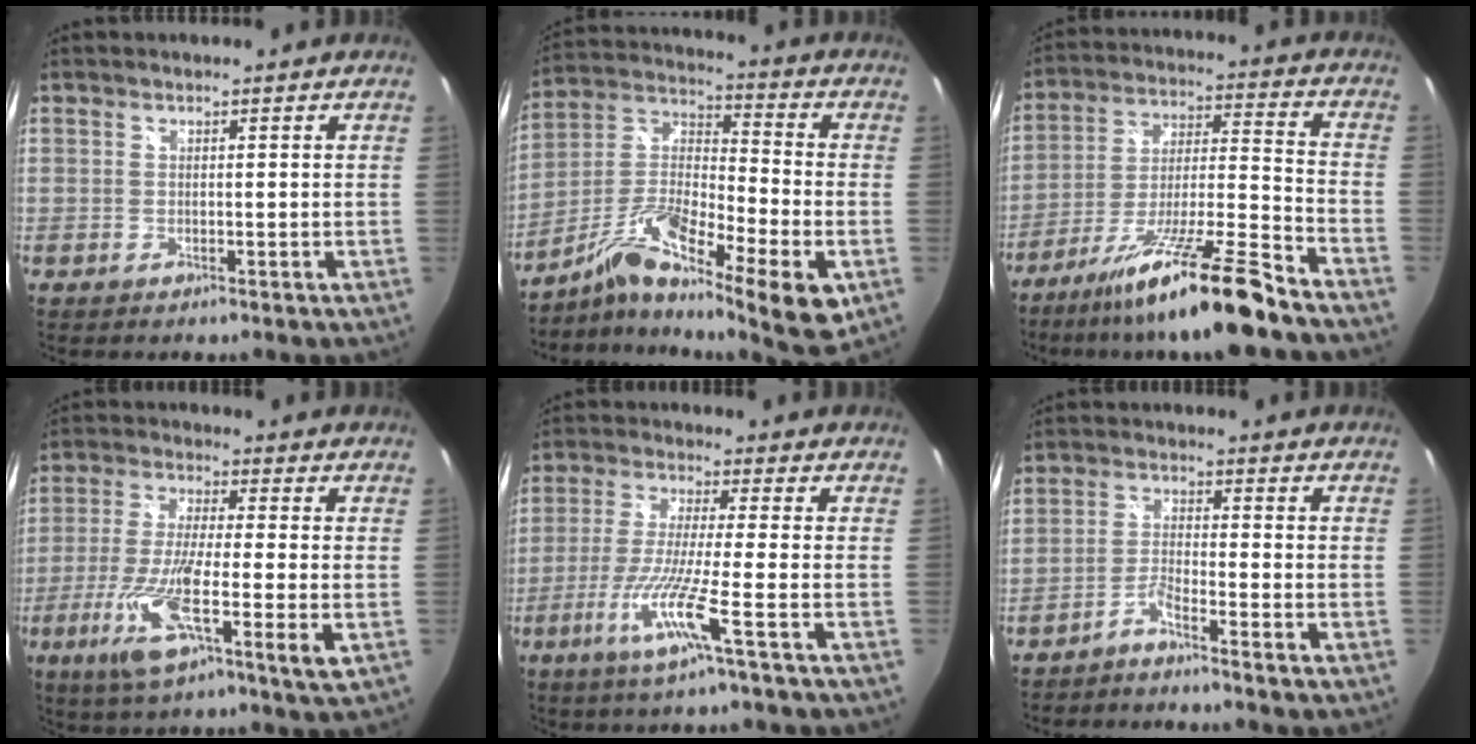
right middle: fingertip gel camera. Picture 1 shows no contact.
{"total": 19.3, "force": [-8.9, 4.9, 16.4], "torque": [-0.283, -0.021, -0.162]}
{"total": 17.3, "force": [-13.4, -0.6, 11.0], "torque": [-0.204, -0.016, -0.226]}
{"total": 14.0, "force": [-3.4, 2.0, 13.5], "torque": [-0.266, -0.022, -0.068]}
{"total": 9.6, "force": [-4.2, -1.4, 8.5], "torque": [-0.188, -0.015, -0.081]}
{"total": 2.8, "force": [-2.3, -0.5, 1.5], "torque": [-0.051, 0.004, -0.050]}